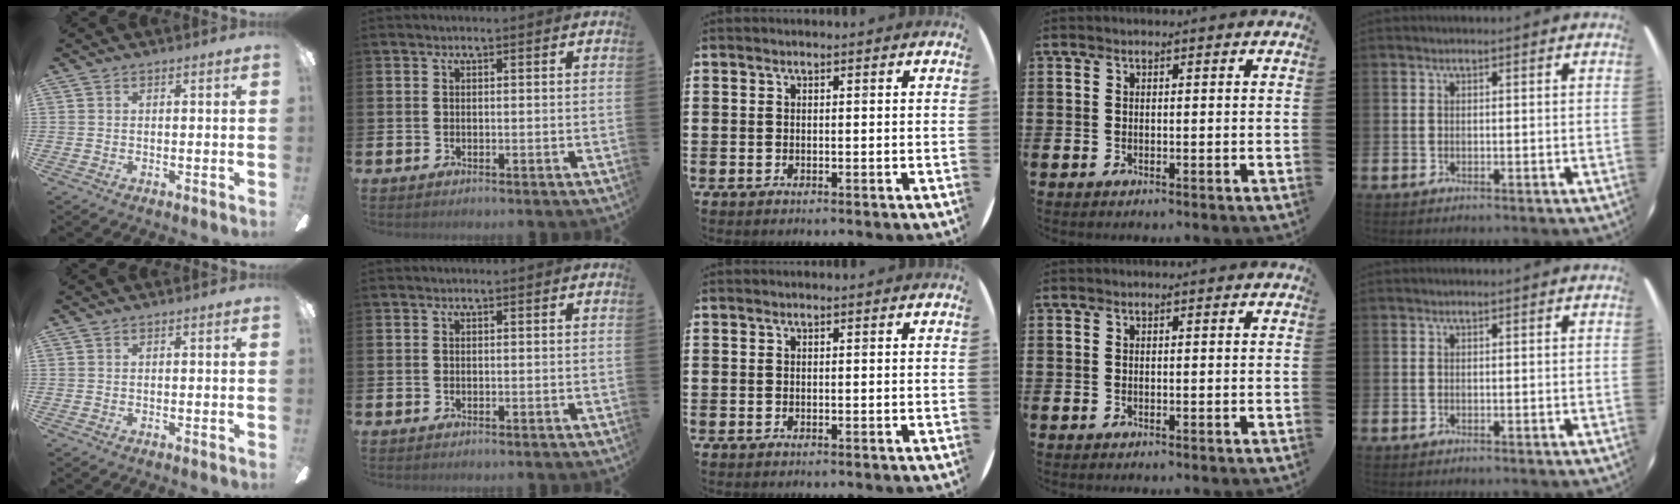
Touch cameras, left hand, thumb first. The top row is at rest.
{}